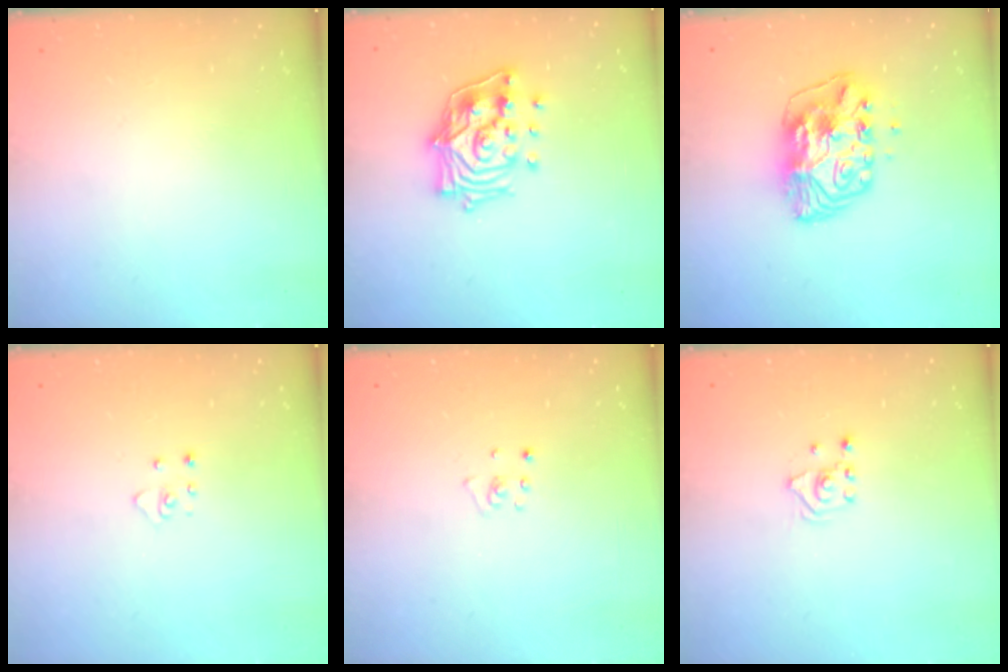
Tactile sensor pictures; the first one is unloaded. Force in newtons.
{"total": 15.1, "press": 15.0, "slide": 2.0}
{"total": 10.4, "press": 10.4, "slide": 1.1}
{"total": 3.2, "press": 3.2, "slide": 0.2}
{"total": 2.2, "press": 2.2, "slide": 0.2}
{"total": 2.0, "press": 1.8, "slide": 0.9}